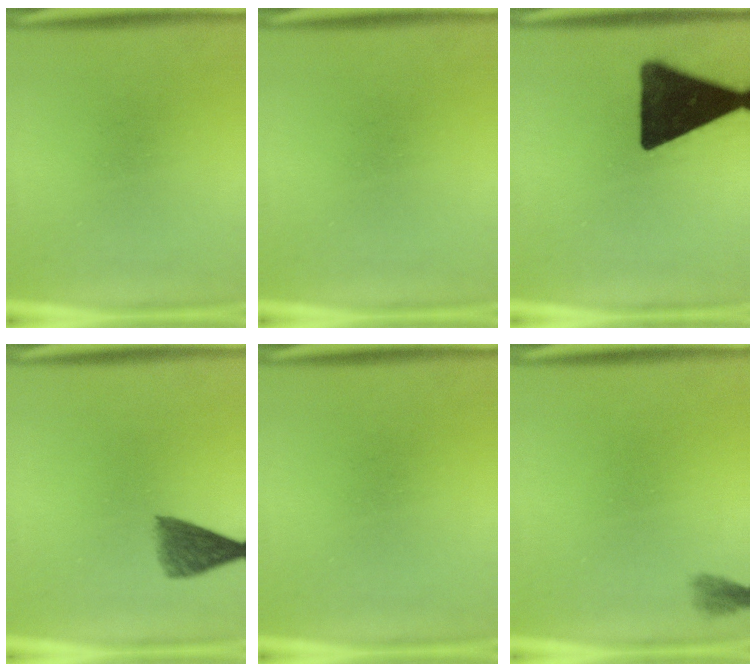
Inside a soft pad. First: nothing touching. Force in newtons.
{"total": 0.0}
{"total": 18.4}
{"total": 4.7}
{"total": 0.0}
{"total": 1.3}